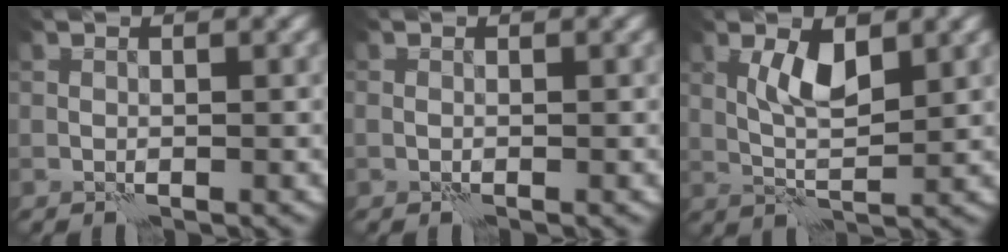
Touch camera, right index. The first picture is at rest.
{"total": 0.0}
{"total": 3.2, "force": [1.5, 0.9, 2.7], "torque": [-0.056, -0.003, 0.030]}